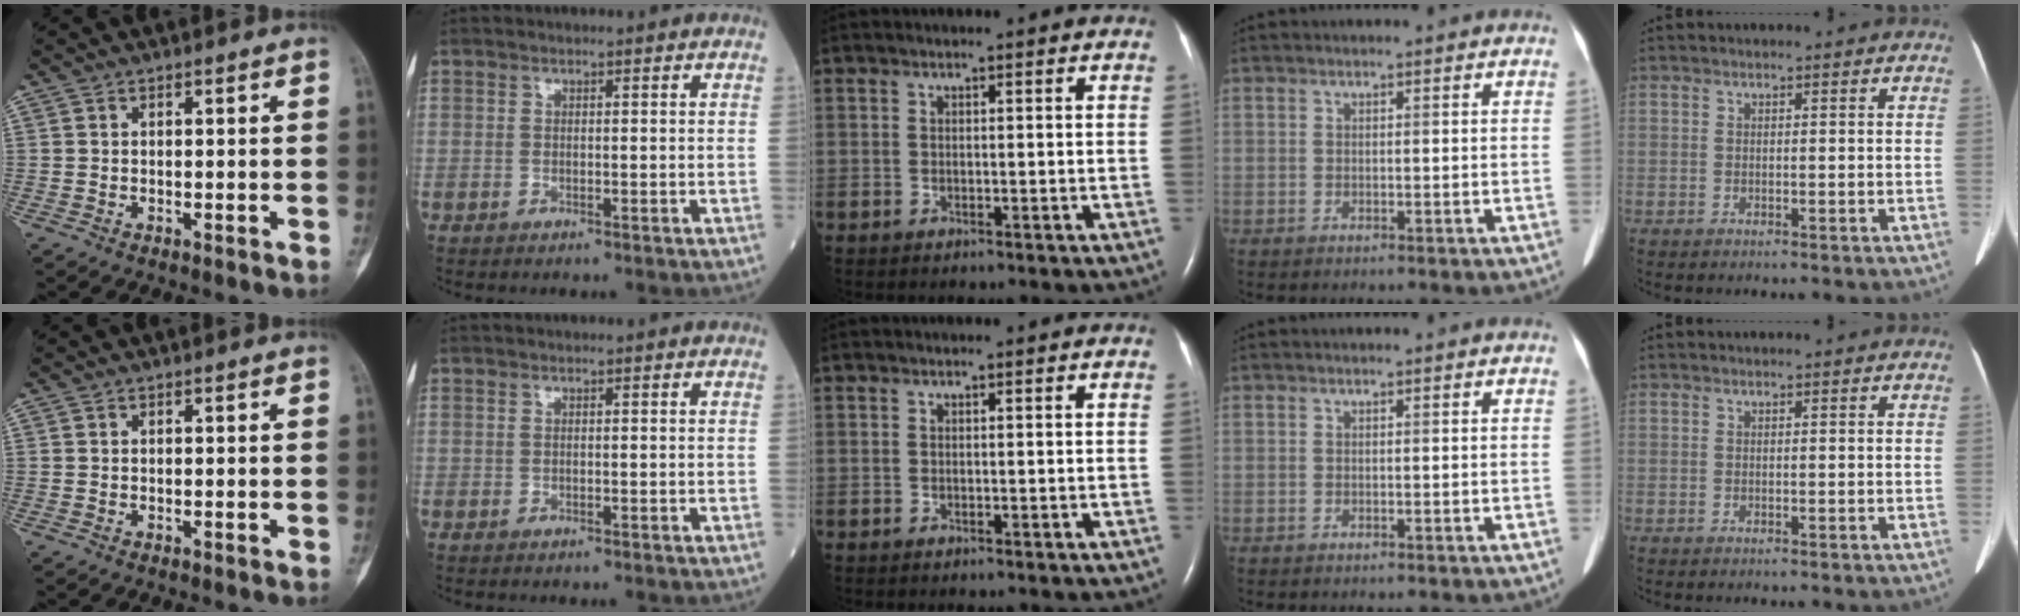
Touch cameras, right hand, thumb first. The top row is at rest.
{}